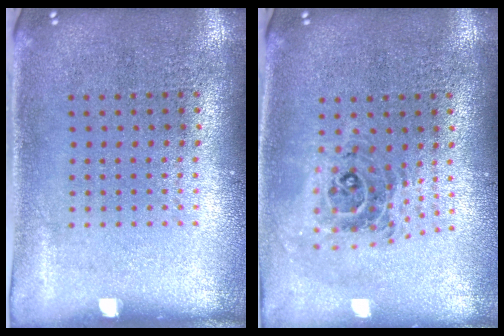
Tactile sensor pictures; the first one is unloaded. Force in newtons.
{"total": 0.9, "press": 0.9, "slide": 0.1}